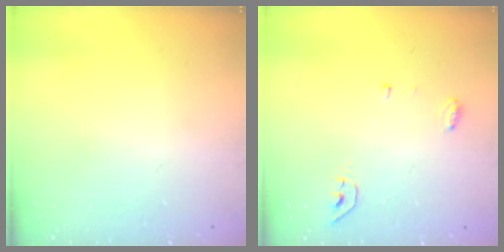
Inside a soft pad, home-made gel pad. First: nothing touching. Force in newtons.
{"total": 4.5, "press": 4.2, "slide": 1.5}